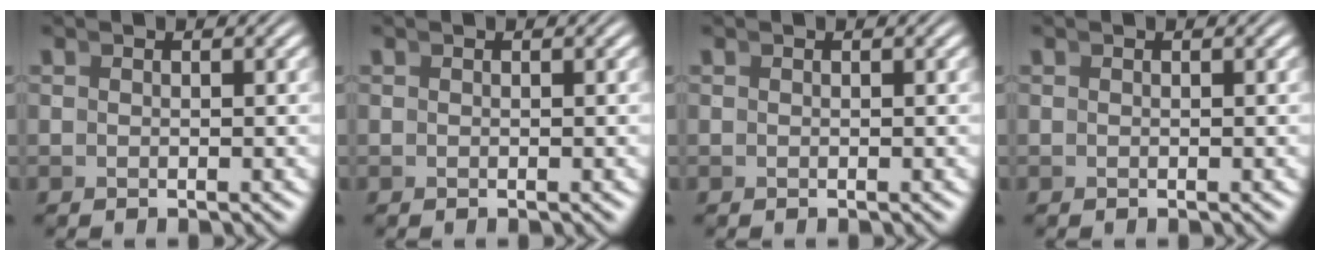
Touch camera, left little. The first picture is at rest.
{"total": 0.0}
{"total": 0.0}
{"total": 0.0}